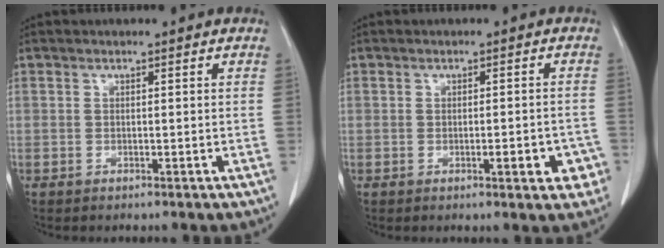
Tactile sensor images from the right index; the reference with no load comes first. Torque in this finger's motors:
{"motor_torque": [0.52, -0.50, 0.27, 0.06]}